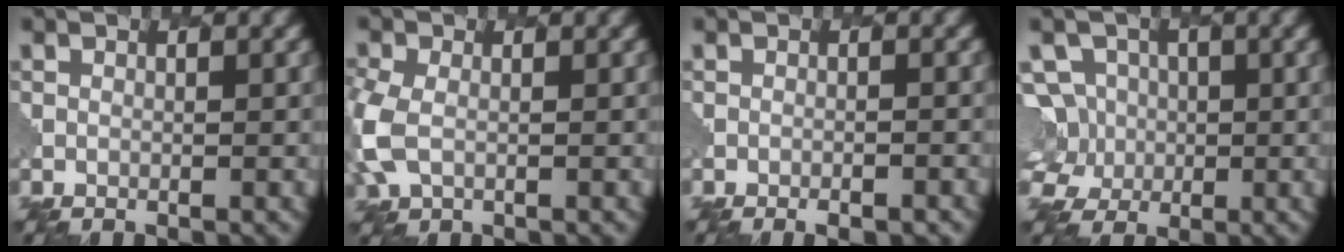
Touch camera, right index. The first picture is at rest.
{"total": 4.0, "force": [-0.6, 2.9, 2.7], "torque": [-0.083, -0.005, -0.021]}
{"total": 1.9, "force": [-1.4, 0.6, 1.1], "torque": [-0.011, 0.010, -0.019]}
{"total": 6.6, "force": [0.5, 6.0, 2.7], "torque": [-0.062, 0.034, -0.023]}